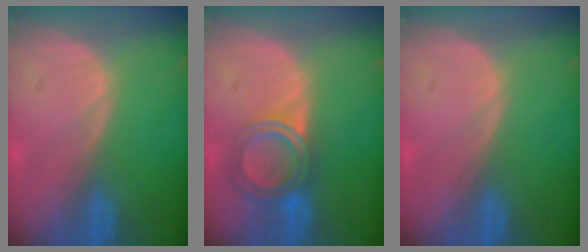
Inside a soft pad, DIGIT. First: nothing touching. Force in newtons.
{"total": 6.1, "press": 5.2, "slide": 3.2}
{"total": 0.0}